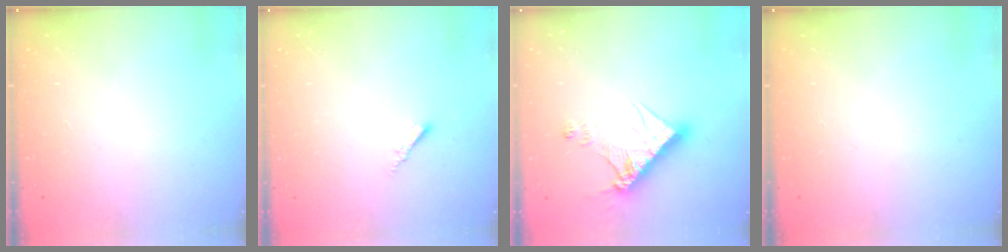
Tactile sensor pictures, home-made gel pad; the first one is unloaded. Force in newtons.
{"total": 1.7, "press": 1.6, "slide": 0.5}
{"total": 13.9, "press": 13.8, "slide": 1.5}
{"total": 0.0}